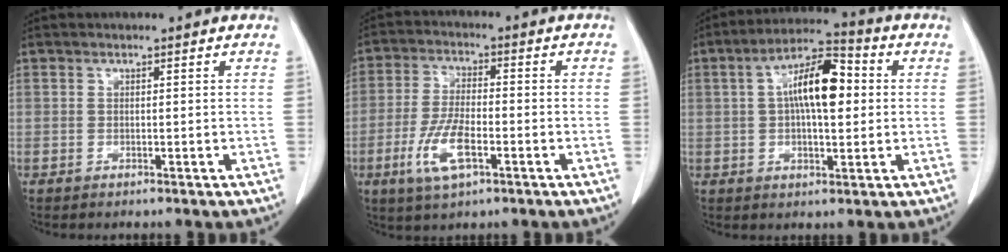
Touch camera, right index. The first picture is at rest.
{"total": 8.2, "force": [-3.4, 2.9, 6.9], "torque": [-0.148, -0.005, -0.063]}
{"total": 10.9, "force": [1.5, 3.7, 10.2], "torque": [-0.187, 0.026, 0.020]}